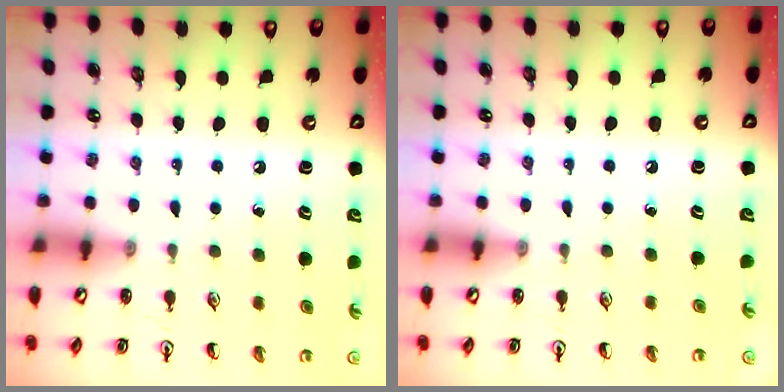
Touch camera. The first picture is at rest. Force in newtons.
{"total": 0.0}